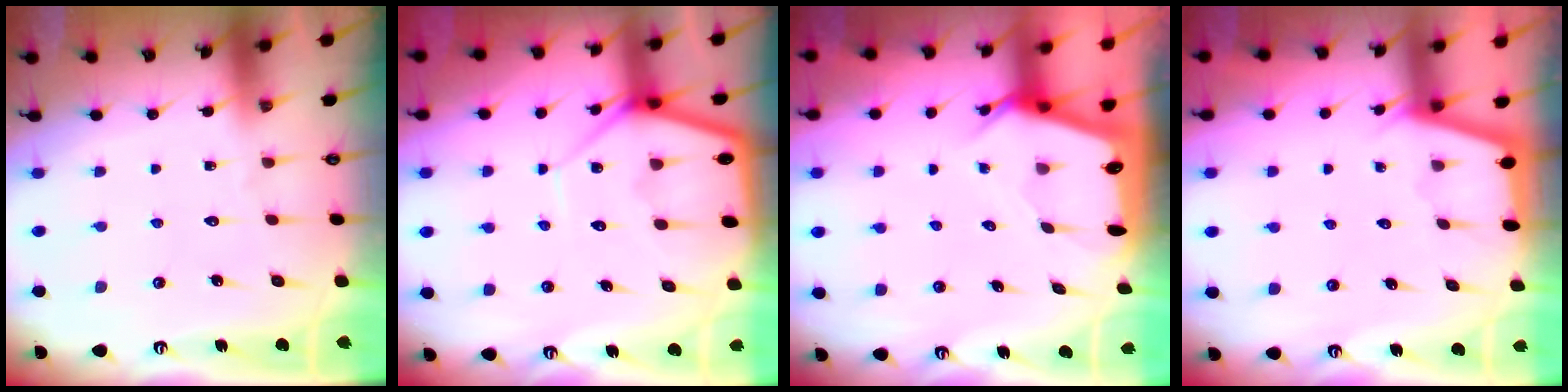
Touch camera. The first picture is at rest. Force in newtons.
{"total": 9.3, "press": 9.3, "slide": 0.8}
{"total": 4.0, "press": 4.0, "slide": 0.4}
{"total": 2.4, "press": 2.3, "slide": 0.4}